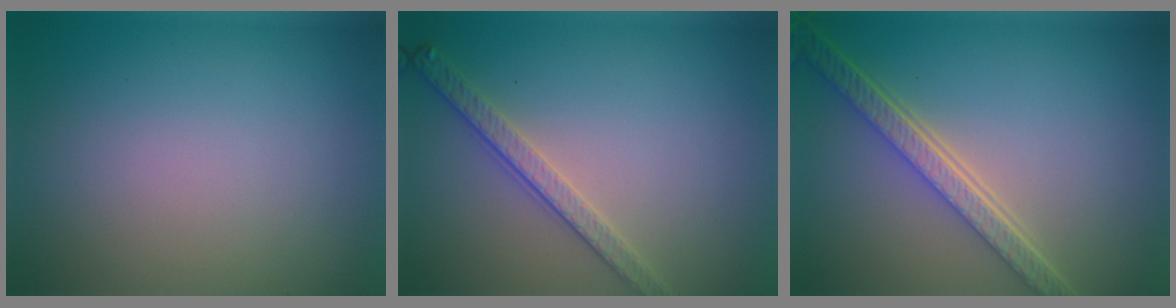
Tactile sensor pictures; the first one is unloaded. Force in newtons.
{"total": 2.7, "press": 2.6, "slide": 0.9}
{"total": 5.4, "press": 4.1, "slide": 3.6}